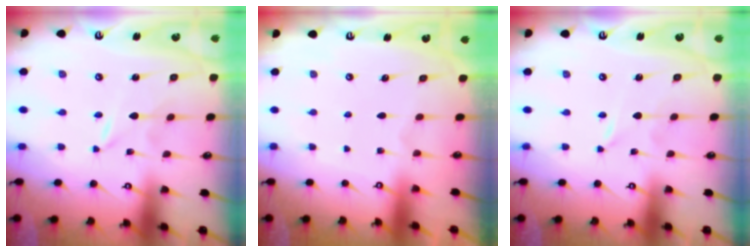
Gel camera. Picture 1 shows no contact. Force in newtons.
{"total": 0.0}
{"total": 0.0}